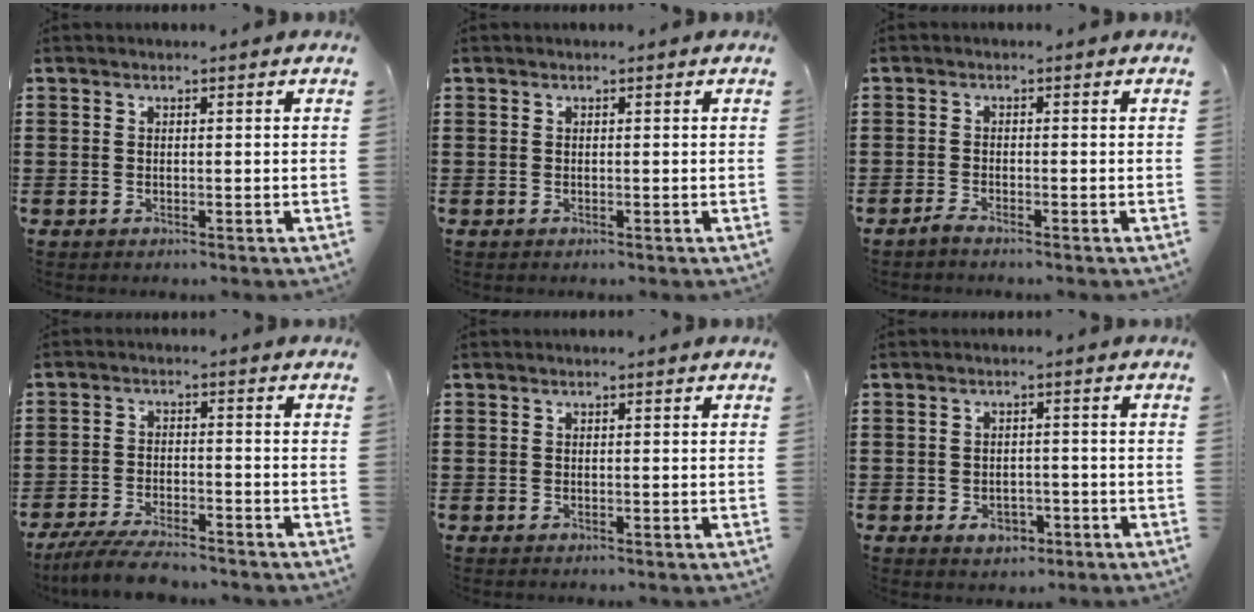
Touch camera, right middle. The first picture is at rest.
{"total": 0.0}
{"total": 1.2, "force": [-1.1, 0.0, 0.5], "torque": [-0.010, -0.003, -0.020]}
{"total": 5.4, "force": [-4.9, 0.6, 2.2], "torque": [-0.055, -0.009, -0.098]}
{"total": 0.0}
{"total": 3.0, "force": [-1.5, 1.9, 1.7], "torque": [-0.033, 0.002, -0.030]}